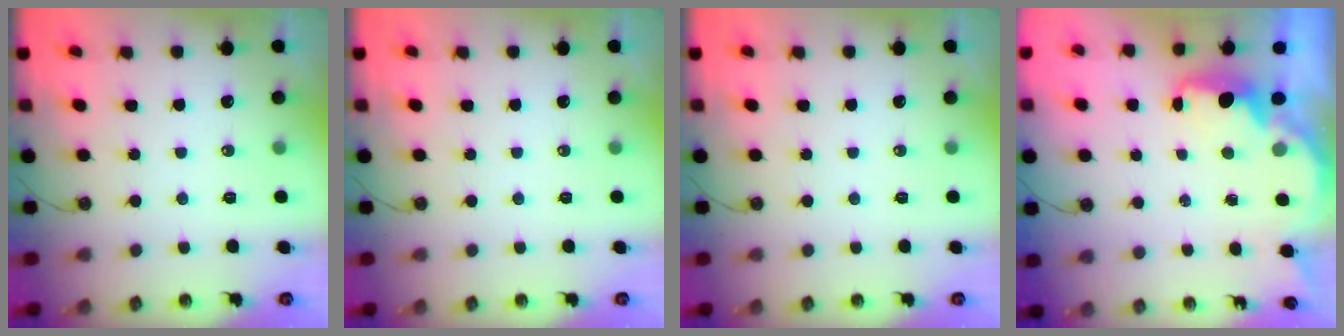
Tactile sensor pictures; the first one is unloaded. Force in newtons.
{"total": 0.0}
{"total": 0.0}
{"total": 2.1, "press": 2.1, "slide": 0.5}